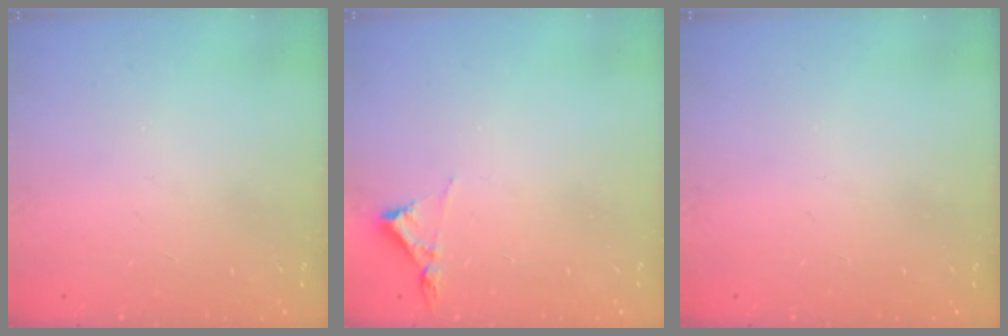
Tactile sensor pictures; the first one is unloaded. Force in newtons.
{"total": 3.2, "press": 3.2, "slide": 0.5}
{"total": 0.0}